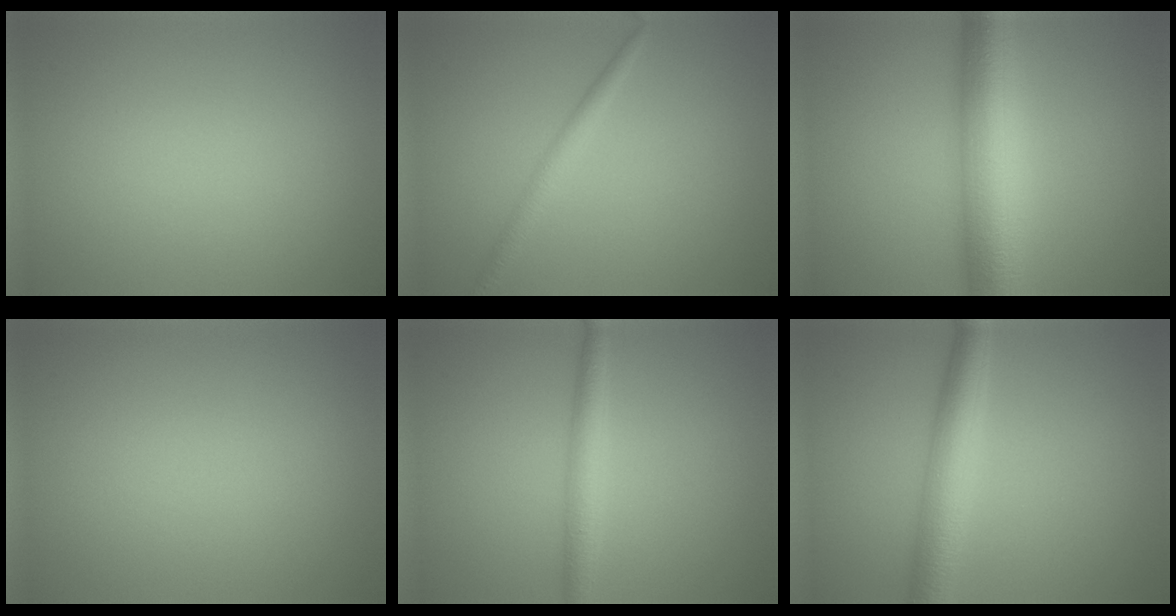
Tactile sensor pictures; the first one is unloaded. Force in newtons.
{"total": 1.8, "press": 1.8, "slide": 0.1}
{"total": 8.9, "press": 8.9, "slide": 0.1}
{"total": 0.0}
{"total": 2.9, "press": 2.9, "slide": 0.1}
{"total": 4.9, "press": 4.9, "slide": 0.0}